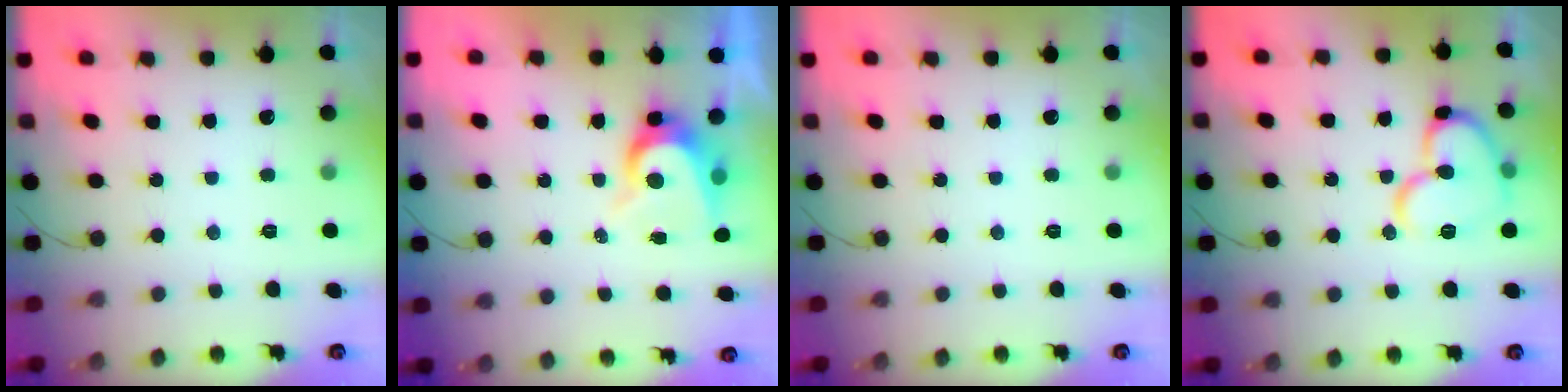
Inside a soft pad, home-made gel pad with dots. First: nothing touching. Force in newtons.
{"total": 8.9, "press": 8.9, "slide": 0.9}
{"total": 0.0}
{"total": 15.4, "press": 15.3, "slide": 1.4}